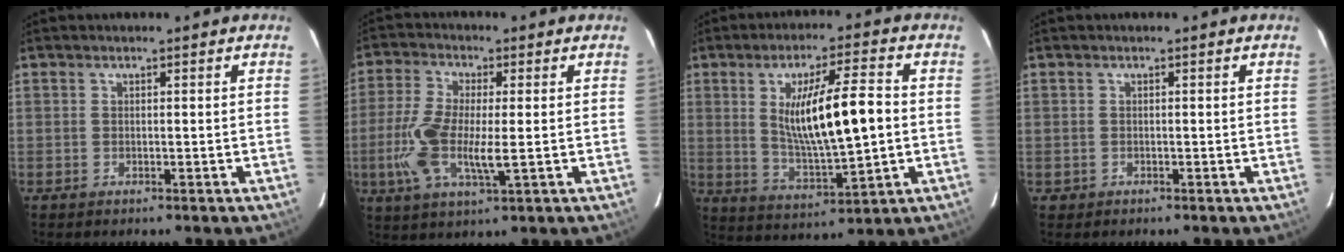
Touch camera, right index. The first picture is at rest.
{"total": 10.0, "force": [-1.4, 2.5, 9.6], "torque": [-0.210, -0.010, -0.026]}
{"total": 13.2, "force": [1.1, 2.0, 13.0], "torque": [-0.234, -0.002, 0.025]}
{"total": 0.7, "force": [-0.2, 0.6, -0.1], "torque": [-0.001, 0.005, -0.005]}